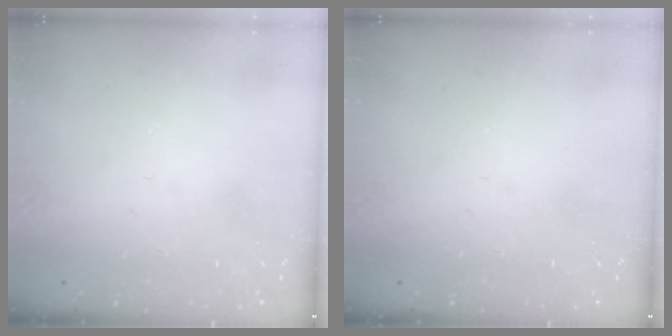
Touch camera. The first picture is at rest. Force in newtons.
{"total": 0.0}